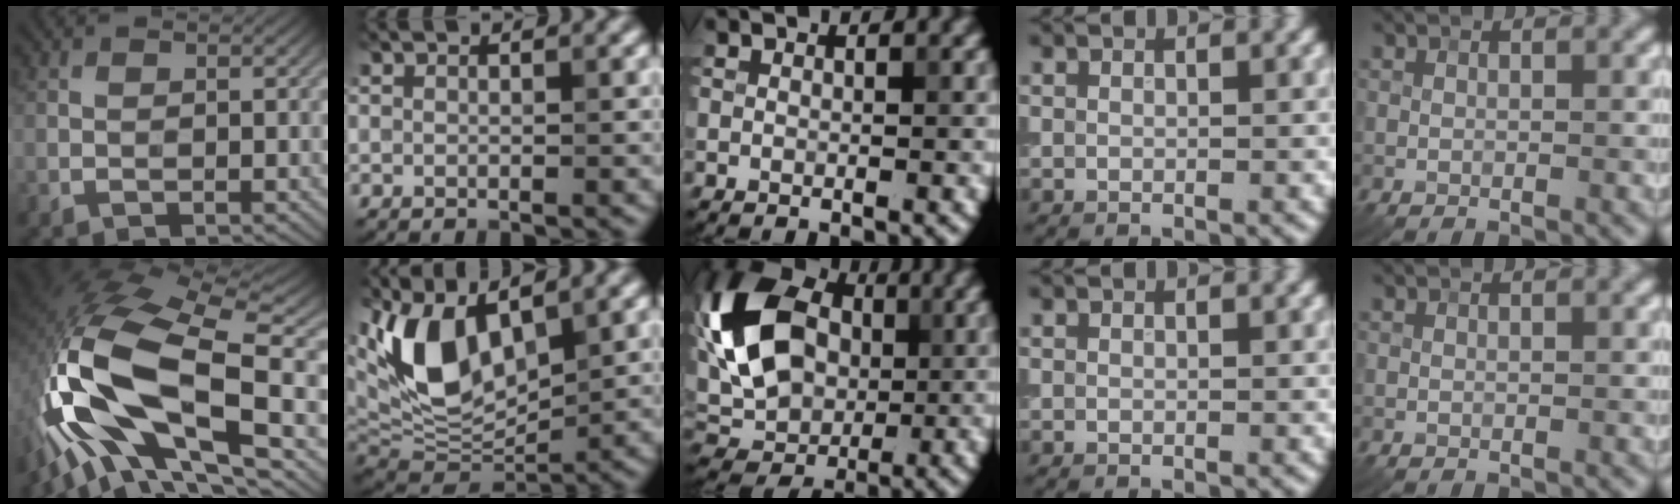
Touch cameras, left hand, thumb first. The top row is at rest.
{"thumb": {"total": 19.1, "force": [-4.3, 9.1, 16.2], "torque": [-0.343, -0.010, -0.080]}, "index": {"total": 10.4, "force": [3.6, 5.5, 8.1], "torque": [-0.175, 0.001, 0.062]}, "middle": {"total": 13.3, "force": [2.1, 9.4, 9.1], "torque": [-0.201, 0.024, 0.026]}}